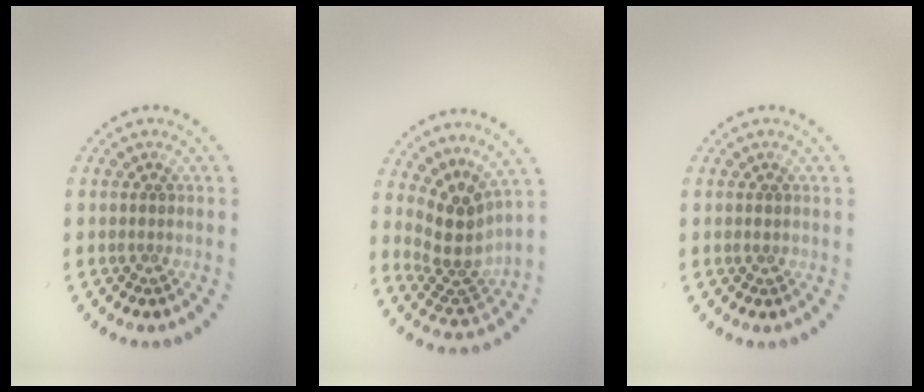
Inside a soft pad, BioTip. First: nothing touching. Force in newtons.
{"total": 3.8, "press": 2.8, "slide": 2.6}
{"total": 0.6, "press": 0.6, "slide": 0.1}